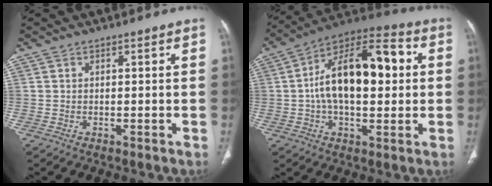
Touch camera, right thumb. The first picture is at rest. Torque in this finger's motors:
{"motor_torque": [2.43, 2.58, 1.42, -0.59, 0.26]}